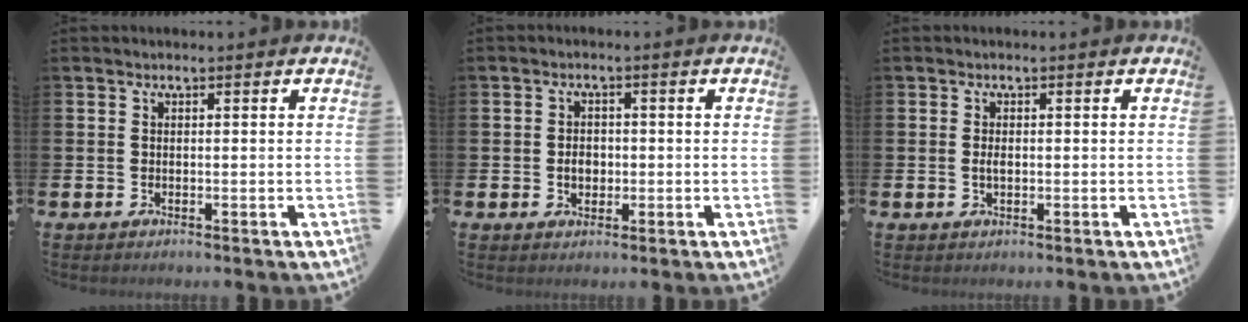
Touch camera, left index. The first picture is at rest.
{"total": 2.4, "force": [-0.3, 1.9, 1.5], "torque": [-0.010, -0.001, -0.012]}
{"total": 1.2, "force": [0.0, 0.6, 1.0], "torque": [-0.016, 0.002, -0.003]}